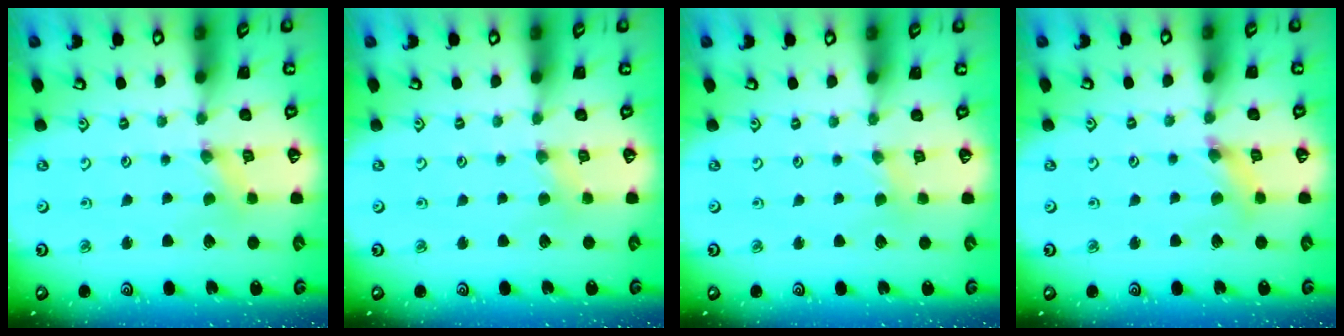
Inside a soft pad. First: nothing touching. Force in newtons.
{"total": 2.6, "press": 2.5, "slide": 0.5}
{"total": 1.3, "press": 1.3, "slide": 0.2}
{"total": 4.2, "press": 4.2, "slide": 0.4}